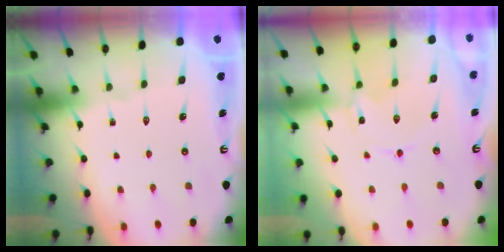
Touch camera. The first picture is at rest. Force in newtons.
{"total": 1.5, "press": 1.5, "slide": 0.1}